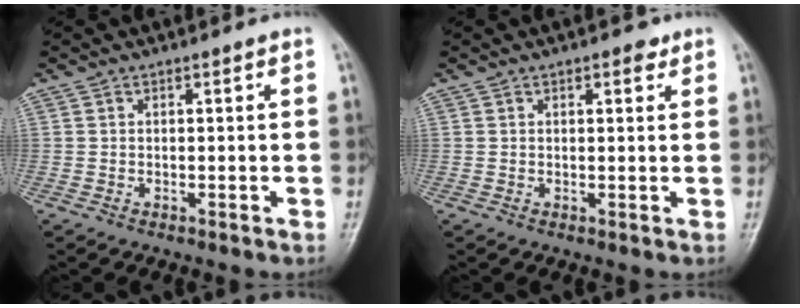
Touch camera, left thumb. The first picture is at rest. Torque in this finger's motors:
{"motor_torque": [-0.04, 0.07, -0.20, 0.10, 0.01]}